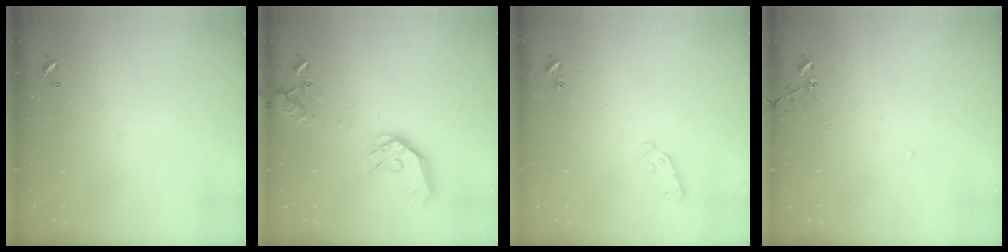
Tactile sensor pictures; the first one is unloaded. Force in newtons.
{"total": 16.8, "press": 16.6, "slide": 2.9}
{"total": 5.3, "press": 5.3, "slide": 0.7}
{"total": 6.8, "press": 6.8, "slide": 0.5}